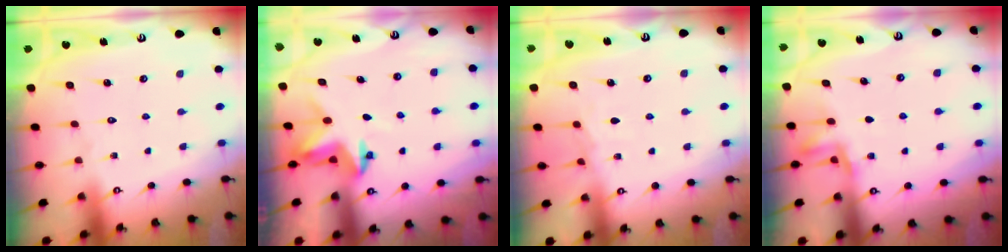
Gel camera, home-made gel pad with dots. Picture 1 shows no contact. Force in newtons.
{"total": 3.8, "press": 3.8, "slide": 0.3}
{"total": 5.5, "press": 5.5, "slide": 0.6}
{"total": 3.5, "press": 3.5, "slide": 0.8}